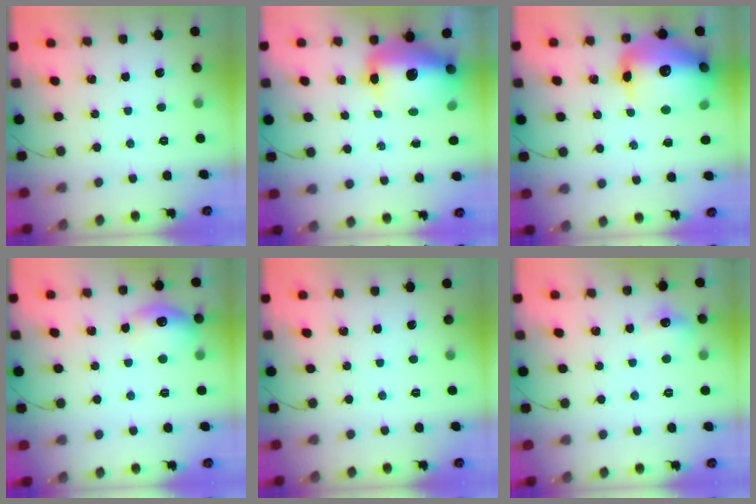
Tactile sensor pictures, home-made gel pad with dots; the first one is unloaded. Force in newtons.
{"total": 16.5, "press": 16.0, "slide": 4.3}
{"total": 22.3, "press": 21.8, "slide": 4.6}
{"total": 11.8, "press": 11.7, "slide": 0.7}
{"total": 0.0}
{"total": 6.8, "press": 6.6, "slide": 1.3}